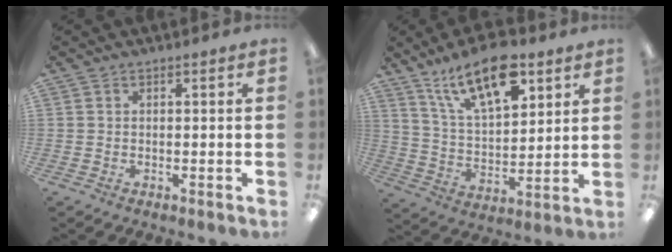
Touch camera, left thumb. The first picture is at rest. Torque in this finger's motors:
{"motor_torque": [0.37, 0.34, 0.46, -0.61, 0.10]}